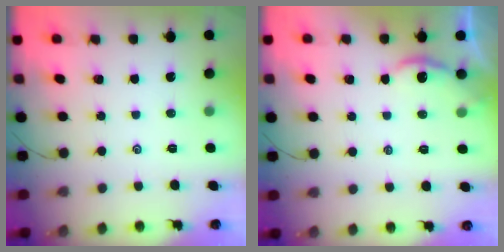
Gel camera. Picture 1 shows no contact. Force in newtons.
{"total": 2.9, "press": 2.9, "slide": 0.1}